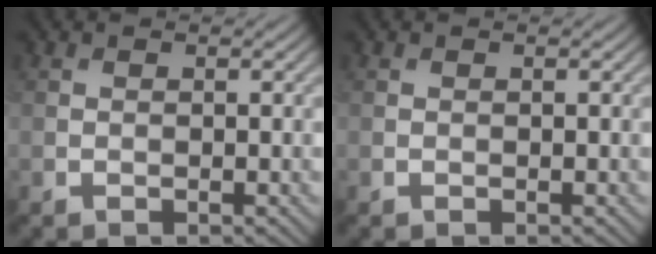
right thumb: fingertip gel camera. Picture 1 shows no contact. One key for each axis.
{"total": 0.0}